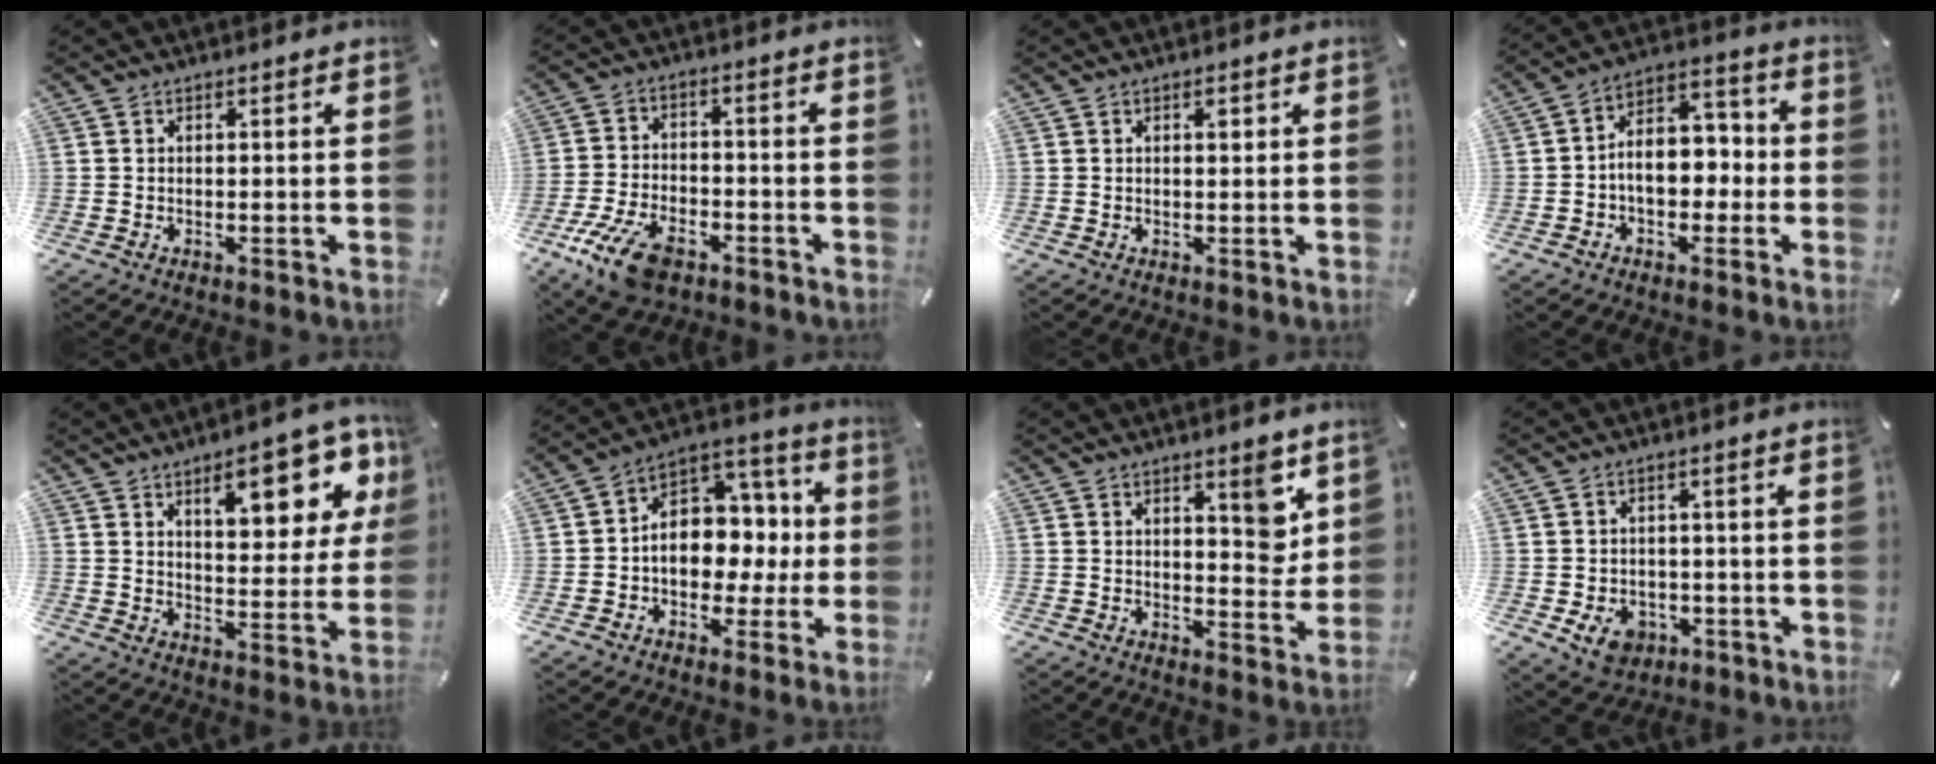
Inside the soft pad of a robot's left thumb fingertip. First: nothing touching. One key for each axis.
{"total": 11.1, "fx": -6.6, "fy": 5.8, "fz": 6.8, "tx": -0.143, "ty": 0.030, "tz": -0.122}
{"total": 1.4, "fx": 0.5, "fy": 0.7, "fz": 1.1, "tx": -0.007, "ty": -0.004, "tz": 0.006}
{"total": 9.7, "fx": -1.6, "fy": 7.3, "fz": 6.2, "tx": -0.093, "ty": 0.008, "tz": -0.029}
{"total": 15.7, "fx": 8.0, "fy": 6.7, "fz": 11.8, "tx": -0.152, "ty": -0.033, "tz": 0.126}
{"total": 10.9, "fx": -0.9, "fy": 9.5, "fz": 5.4, "tx": -0.065, "ty": -0.004, "tz": -0.006}
{"total": 7.6, "fx": 4.0, "fy": 3.8, "fz": 5.2, "tx": -0.047, "ty": -0.029, "tz": 0.061}
{"total": 6.9, "fx": -2.5, "fy": 5.5, "fz": 3.3, "tx": -0.054, "ty": 0.009, "tz": -0.045}